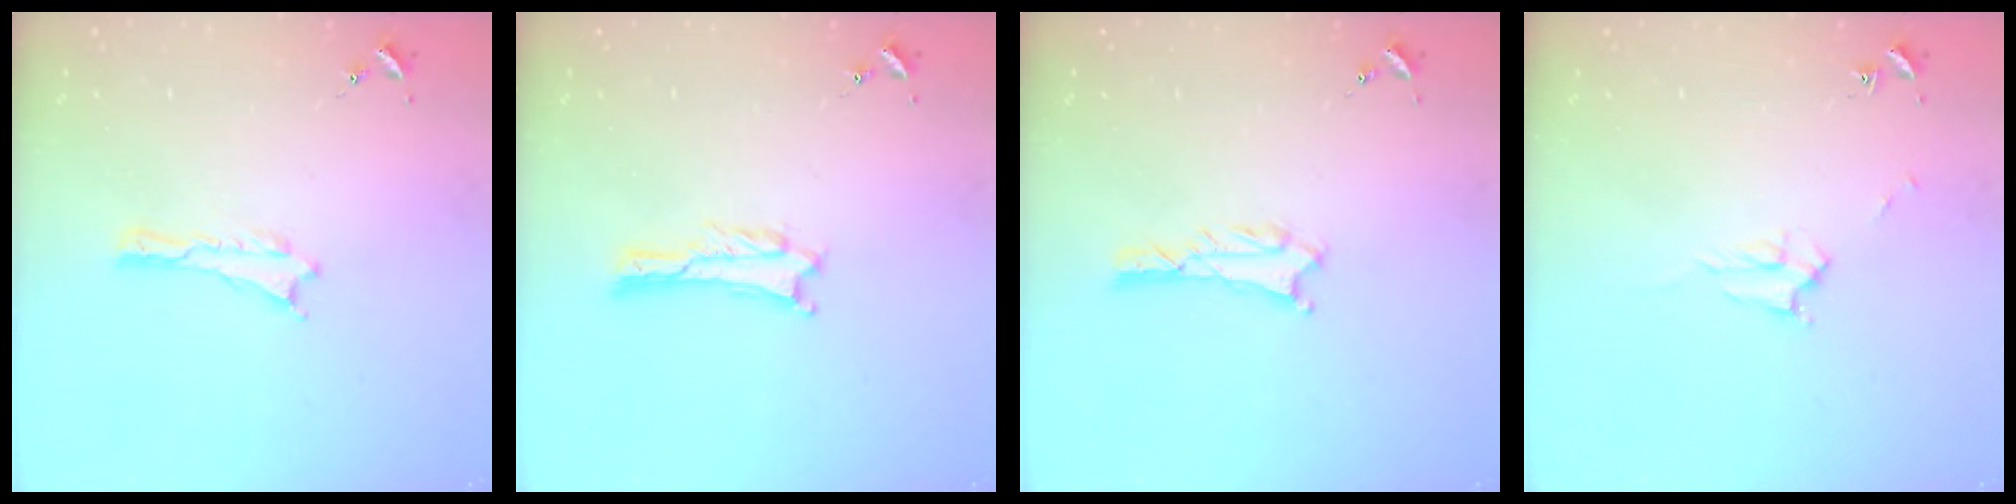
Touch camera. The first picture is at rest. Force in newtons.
{"total": 1.0, "press": 1.0, "slide": 0.1}
{"total": 0.7, "press": 0.7, "slide": 0.1}
{"total": 2.3, "press": 2.3, "slide": 0.3}